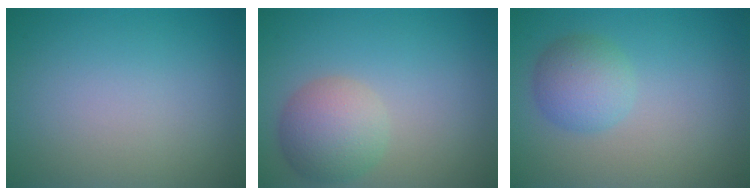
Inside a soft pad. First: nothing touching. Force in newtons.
{"total": 4.2, "press": 4.2, "slide": 0.2}
{"total": 3.2, "press": 3.2, "slide": 0.1}